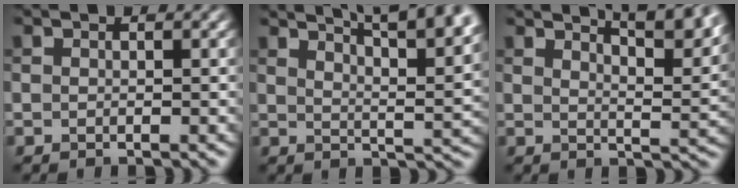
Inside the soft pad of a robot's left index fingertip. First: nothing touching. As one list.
[{"total": 12.9, "force": [9.1, 3.8, 8.3], "torque": [-0.074, 0.034, 0.091]}, {"total": 8.0, "force": [6.0, 2.3, 4.7], "torque": [-0.031, 0.018, 0.052]}]